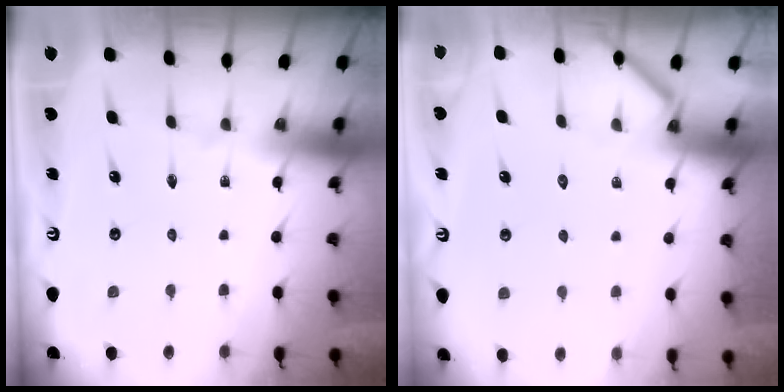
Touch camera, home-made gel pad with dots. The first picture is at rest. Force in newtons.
{"total": 2.8, "press": 2.8, "slide": 0.4}